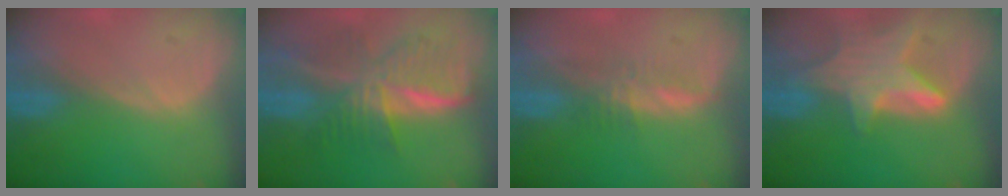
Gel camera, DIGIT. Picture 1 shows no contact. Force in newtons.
{"total": 9.4, "press": 9.4, "slide": 0.6}
{"total": 2.8, "press": 2.7, "slide": 0.5}
{"total": 7.8, "press": 7.1, "slide": 3.2}